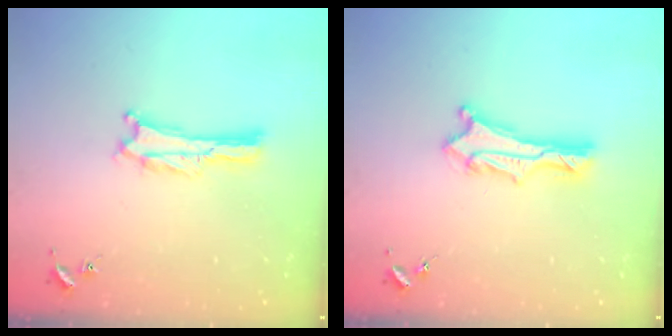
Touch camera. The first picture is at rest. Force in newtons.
{"total": 3.0, "press": 3.0, "slide": 0.2}